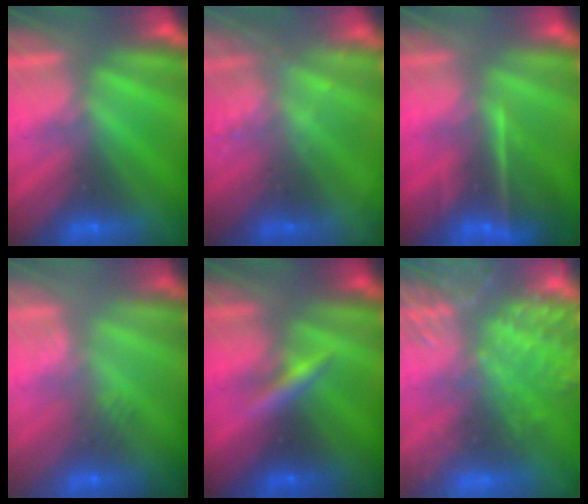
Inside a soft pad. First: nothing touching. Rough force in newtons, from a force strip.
{"total": 2.4}
{"total": 7.6}
{"total": 2.4}
{"total": 2.7}
{"total": 9.1}